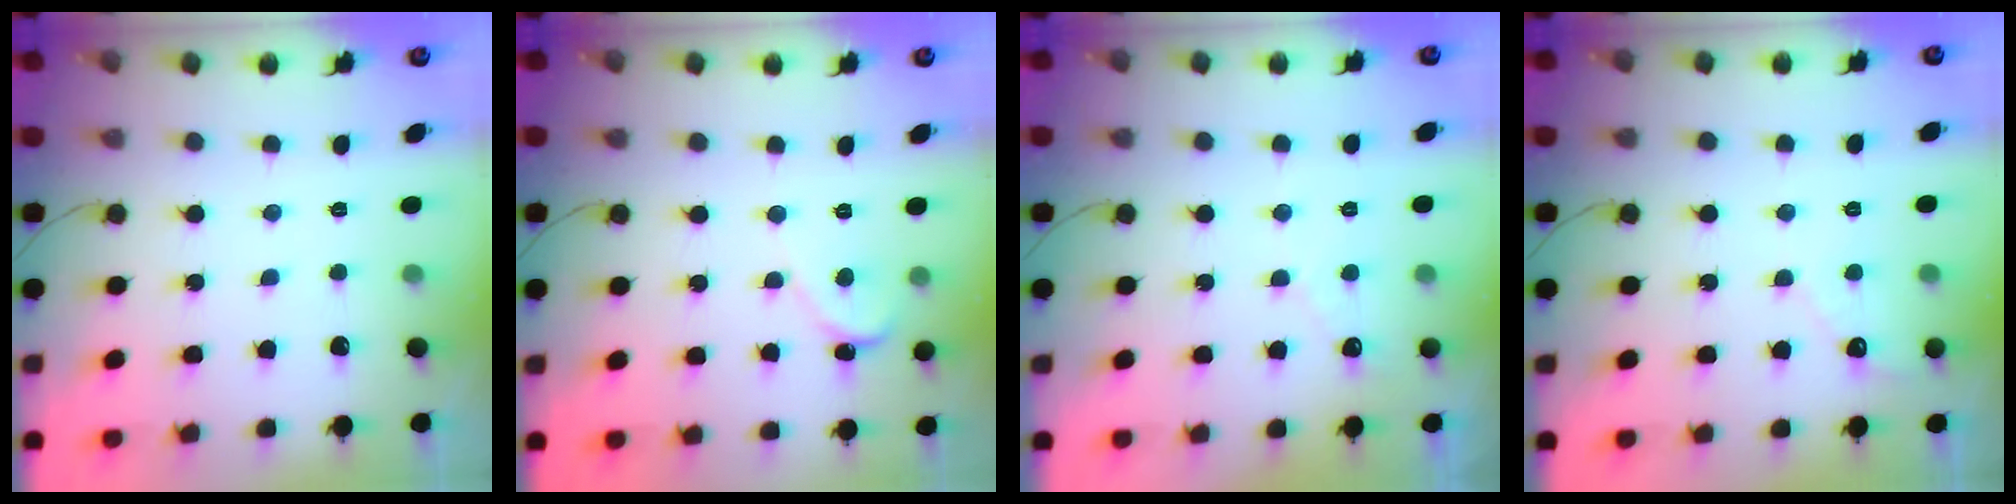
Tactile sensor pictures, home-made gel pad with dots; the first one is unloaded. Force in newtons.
{"total": 1.4, "press": 1.3, "slide": 0.1}
{"total": 2.4, "press": 2.4, "slide": 0.1}
{"total": 3.1, "press": 3.1, "slide": 0.3}